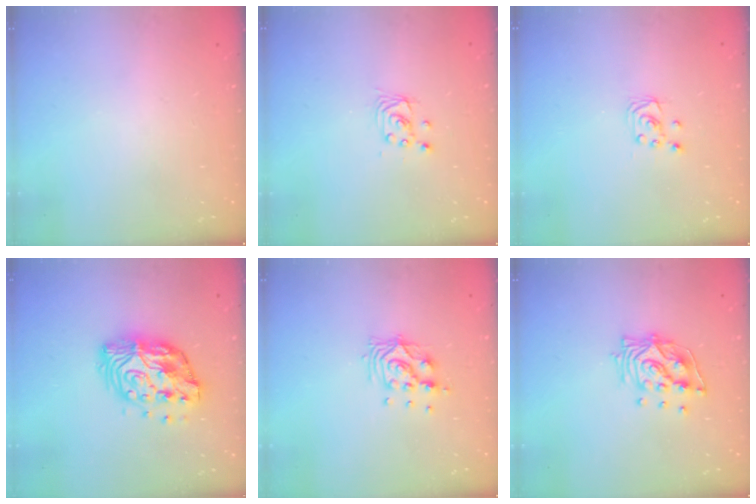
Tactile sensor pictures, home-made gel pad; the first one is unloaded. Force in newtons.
{"total": 2.9, "press": 2.9, "slide": 0.2}
{"total": 2.3, "press": 2.2, "slide": 0.3}
{"total": 14.0, "press": 13.9, "slide": 1.1}
{"total": 9.7, "press": 9.6, "slide": 0.8}
{"total": 11.7, "press": 11.6, "slide": 1.4}